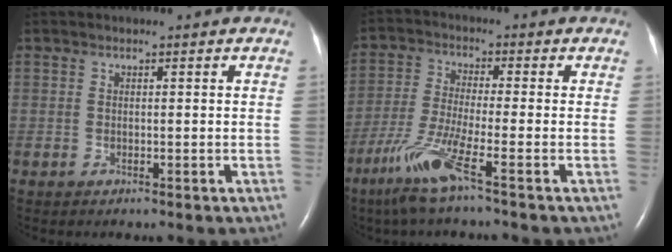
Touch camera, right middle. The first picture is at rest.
{"total": 8.2, "force": [-4.8, -0.8, 6.6], "torque": [-0.141, -0.026, -0.102]}